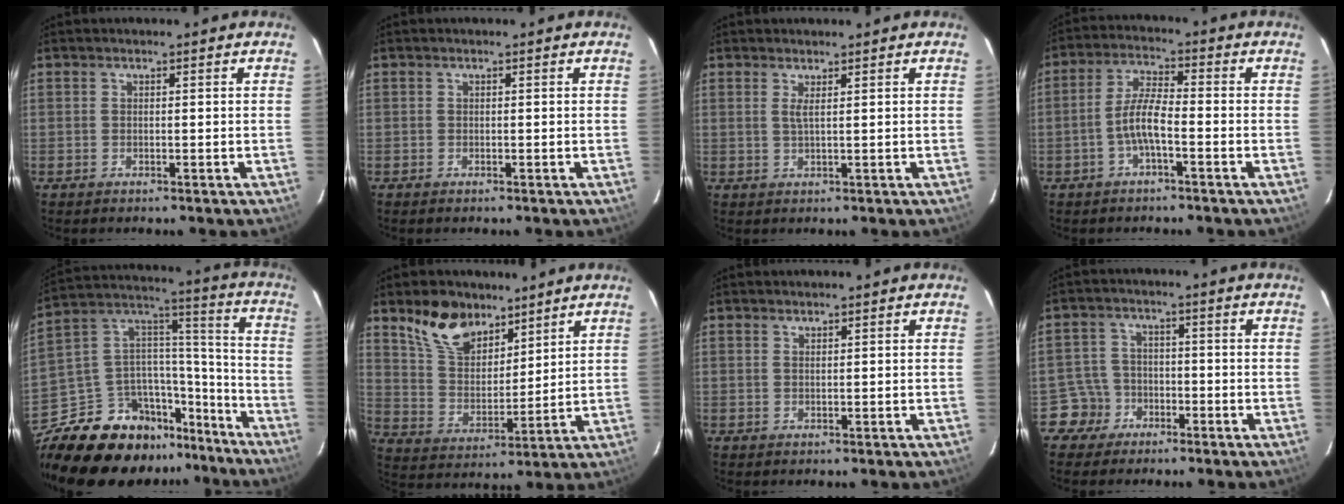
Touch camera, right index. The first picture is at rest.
{"total": 0.0}
{"total": 1.3, "force": [0.8, 0.0, 1.1], "torque": [-0.024, -0.001, 0.013]}
{"total": 5.5, "force": [-2.3, 1.0, 4.9], "torque": [-0.103, 0.010, -0.044]}
{"total": 24.8, "force": [-19.7, 11.1, 10.3], "torque": [-0.200, 0.063, -0.297]}
{"total": 12.2, "force": [8.7, 6.5, 5.7], "torque": [-0.113, 0.015, 0.170]}
{"total": 0.7, "force": [0.7, 0.1, 0.1], "torque": [-0.003, 0.001, 0.013]}
{"total": 4.8, "force": [-2.7, 4.0, -0.4], "torque": [0.005, 0.022, -0.051]}